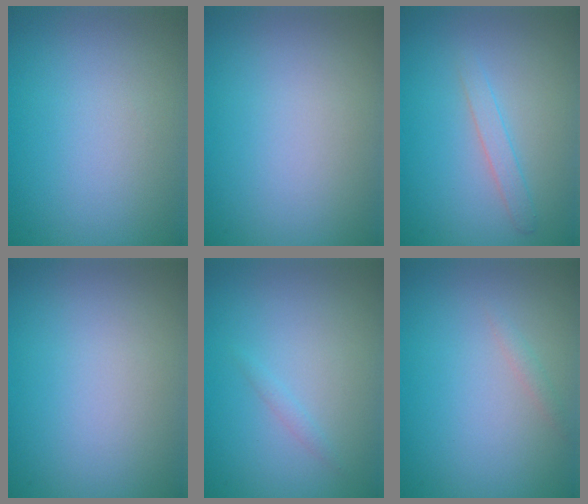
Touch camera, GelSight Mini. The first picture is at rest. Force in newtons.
{"total": 0.0}
{"total": 1.4, "press": 1.4, "slide": 0.1}
{"total": 0.0}
{"total": 0.6, "press": 0.6, "slide": 0.0}
{"total": 0.7, "press": 0.7, "slide": 0.1}